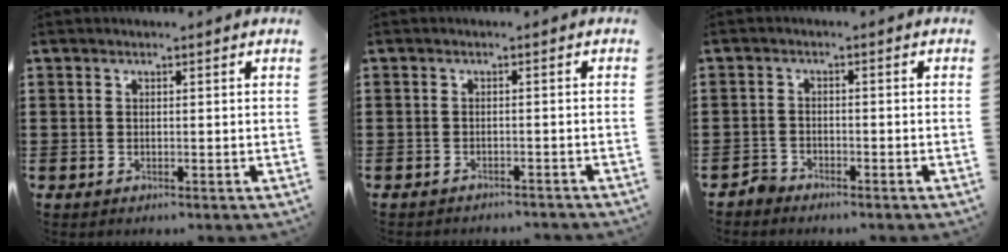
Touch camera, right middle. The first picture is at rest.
{"total": 1.1, "force": [-1.1, -0.1, 0.1], "torque": [-0.006, -0.001, -0.023]}
{"total": 1.9, "force": [-1.9, 0.5, -0.1], "torque": [-0.010, 0.001, -0.043]}